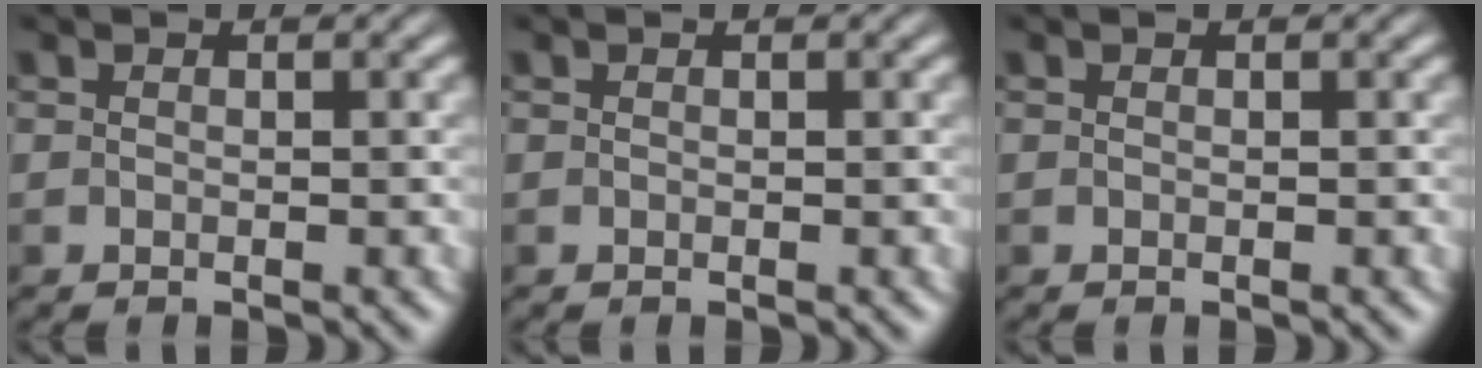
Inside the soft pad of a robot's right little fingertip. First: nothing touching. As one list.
[{"total": 0.0}, {"total": 0.0}]